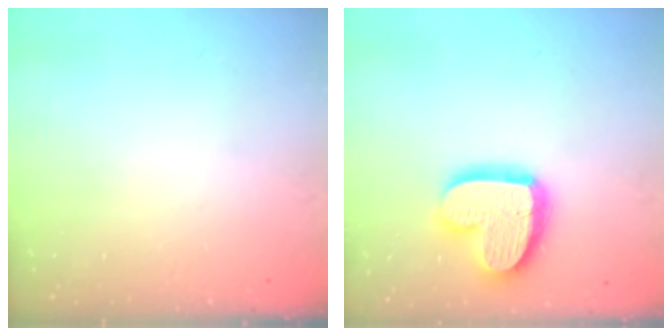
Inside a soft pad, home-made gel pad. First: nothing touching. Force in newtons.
{"total": 17.0, "press": 17.0, "slide": 1.4}